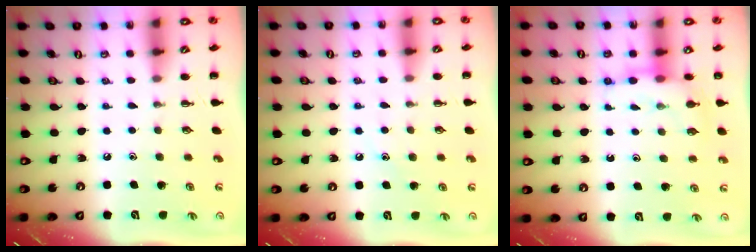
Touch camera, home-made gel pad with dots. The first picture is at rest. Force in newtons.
{"total": 6.6, "press": 6.5, "slide": 1.4}
{"total": 8.5, "press": 8.4, "slide": 0.7}